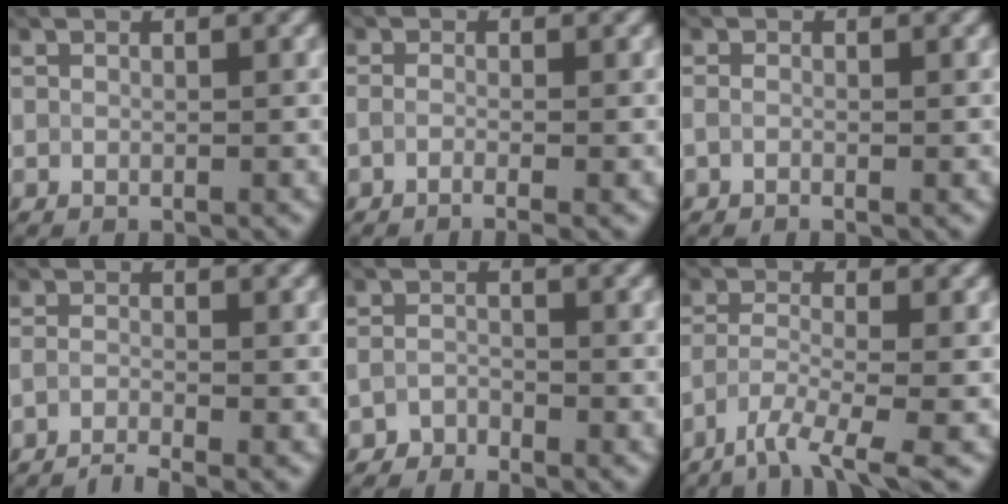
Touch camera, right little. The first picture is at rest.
{"total": 1.9, "force": [-1.3, 0.4, 1.3], "torque": [-0.008, -0.004, -0.023]}
{"total": 1.0, "force": [-0.8, 0.1, 0.6], "torque": [-0.006, -0.002, -0.007]}
{"total": 2.5, "force": [-2.4, 0.1, 0.9], "torque": [-0.009, -0.004, -0.047]}
{"total": 1.9, "force": [-1.8, 0.3, -0.3], "torque": [0.010, 0.005, -0.033]}
{"total": 4.7, "force": [-3.7, 0.5, 3.0], "torque": [-0.047, -0.002, -0.070]}